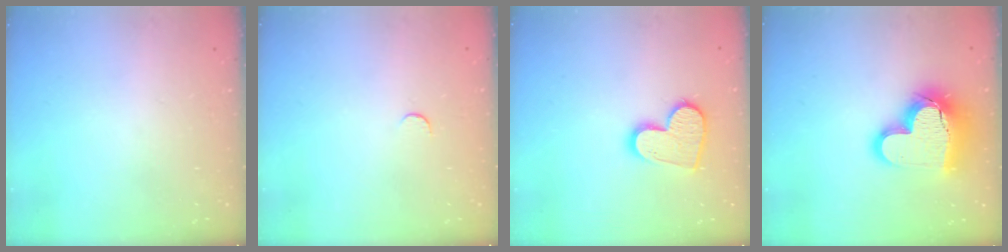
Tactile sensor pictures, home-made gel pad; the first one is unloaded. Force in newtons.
{"total": 3.2, "press": 3.2, "slide": 0.3}
{"total": 13.0, "press": 13.0, "slide": 1.1}
{"total": 18.3, "press": 18.2, "slide": 1.4}